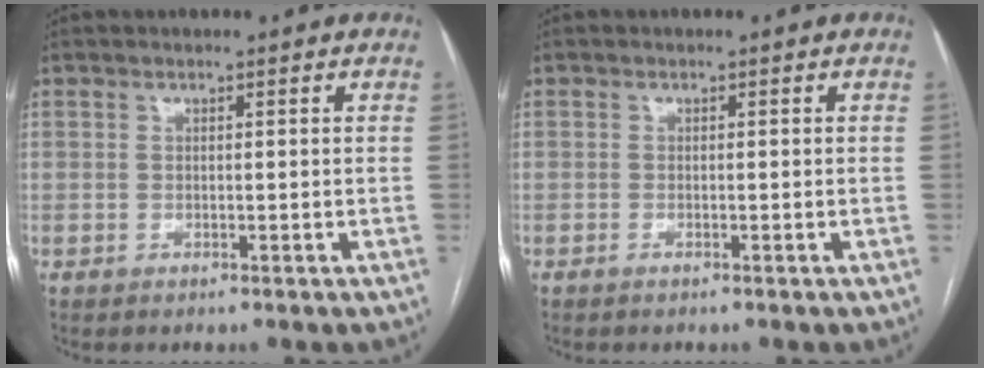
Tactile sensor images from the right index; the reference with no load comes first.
{"total": 0.5, "force": [-0.3, 0.2, 0.4], "torque": [-0.008, 0.000, -0.005]}